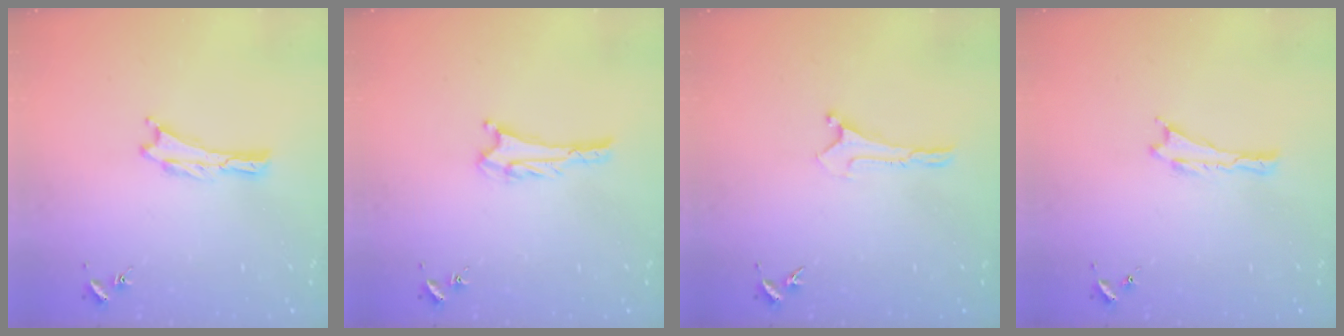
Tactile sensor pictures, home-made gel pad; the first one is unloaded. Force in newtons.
{"total": 2.8, "press": 2.8, "slide": 0.2}
{"total": 0.0}
{"total": 0.0}